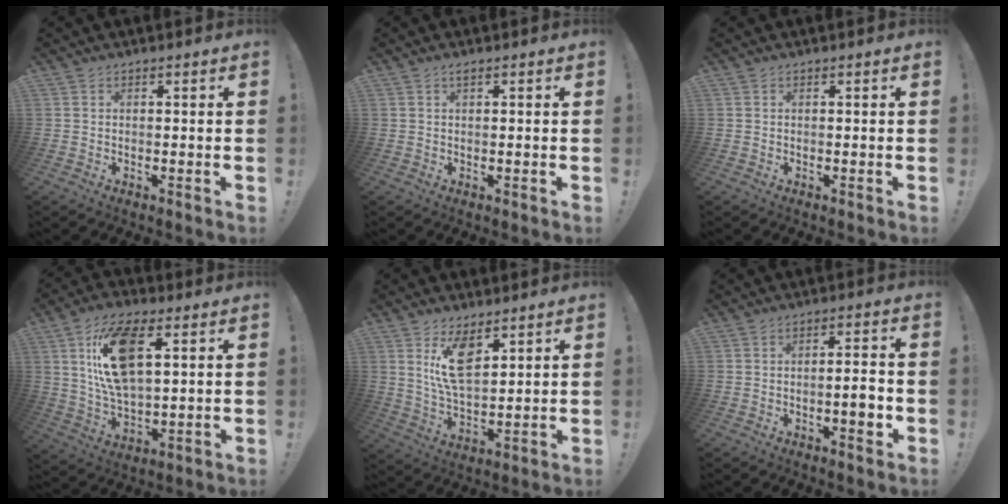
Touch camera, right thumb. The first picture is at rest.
{"total": 1.1, "force": [0.5, 0.1, 1.0], "torque": [-0.020, 0.001, 0.008]}
{"total": 0.0}
{"total": 17.0, "force": [5.8, 8.5, 13.5], "torque": [-0.250, -0.007, 0.096]}
{"total": 11.7, "force": [5.9, 5.6, 8.4], "torque": [-0.141, -0.027, 0.106]}
{"total": 5.4, "force": [-1.7, 1.6, 4.8], "torque": [-0.057, 0.004, -0.029]}